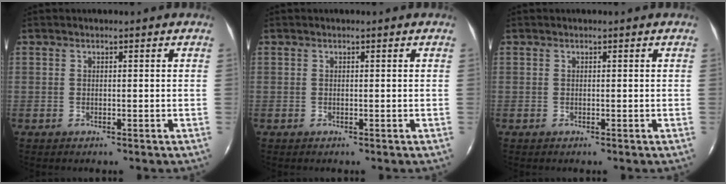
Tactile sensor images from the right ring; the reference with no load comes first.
{"total": 0.0}
{"total": 0.0}